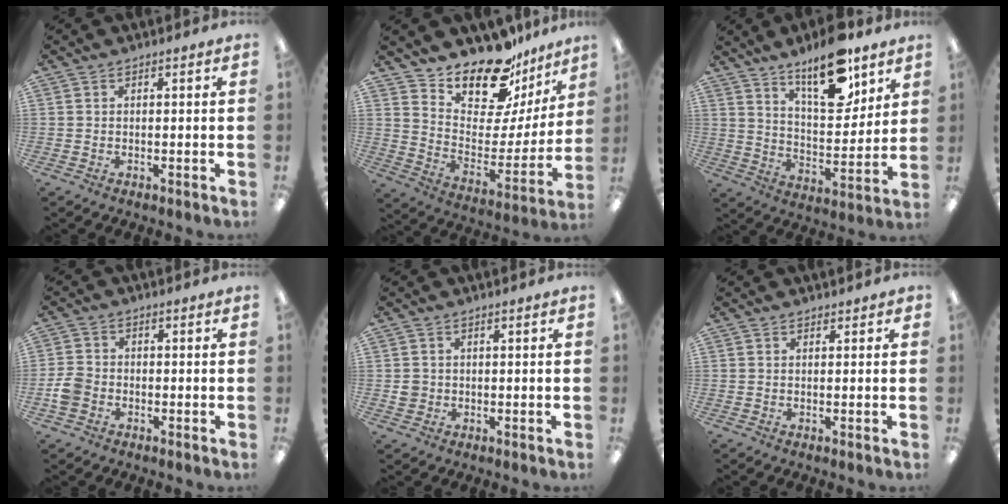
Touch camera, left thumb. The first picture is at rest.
{"total": 17.2, "force": [14.5, 6.8, 6.1], "torque": [-0.108, -0.125, 0.256]}
{"total": 16.9, "force": [11.8, 6.5, 10.3], "torque": [-0.154, -0.062, 0.197]}
{"total": 4.7, "force": [-1.8, 3.6, 2.3], "torque": [-0.041, 0.013, -0.031]}
{"total": 2.4, "force": [-0.1, 2.3, 0.6], "torque": [-0.003, 0.001, -0.006]}
{"total": 0.7, "force": [0.4, 0.6, 0.2], "torque": [-0.003, 0.003, 0.008]}